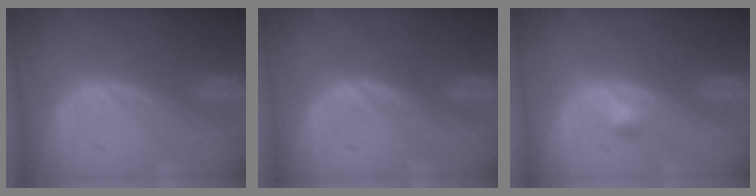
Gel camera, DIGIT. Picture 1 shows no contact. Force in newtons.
{"total": 0.8, "press": 0.7, "slide": 0.5}
{"total": 1.8, "press": 1.6, "slide": 0.9}